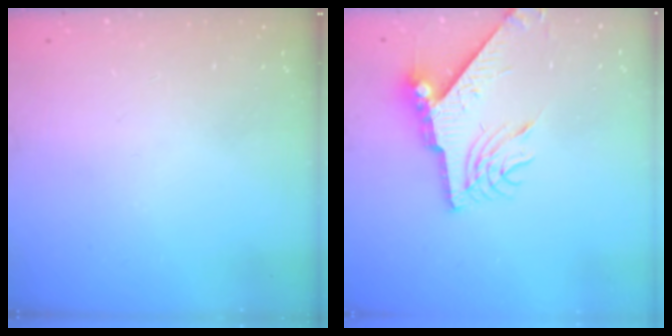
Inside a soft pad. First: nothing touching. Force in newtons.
{"total": 9.9, "press": 9.9, "slide": 0.8}